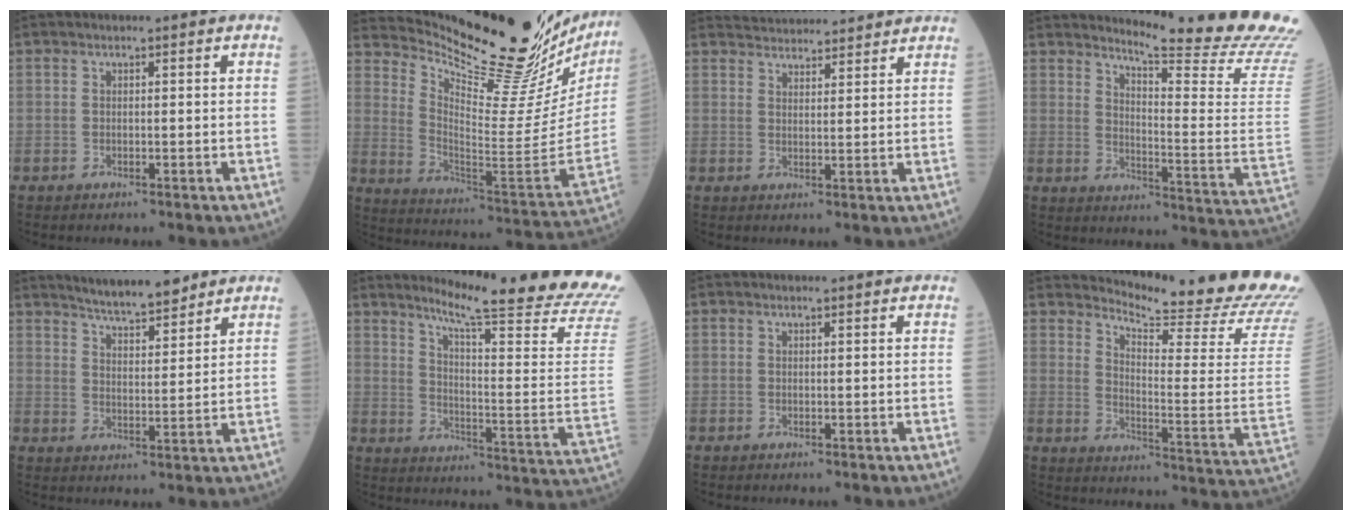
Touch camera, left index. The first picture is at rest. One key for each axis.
{"total": 28.9, "fx": 26.3, "fy": 3.8, "fz": 11.2, "tx": -0.185, "ty": -0.120, "tz": 0.352}
{"total": 9.8, "fx": 9.5, "fy": 1.4, "fz": 1.9, "tx": -0.029, "ty": 0.026, "tz": 0.129}
{"total": 22.0, "fx": 20.4, "fy": -1.7, "fz": 8.1, "tx": -0.126, "ty": -0.156, "tz": 0.240}
{"total": 9.6, "fx": 8.5, "fy": 1.3, "fz": 4.2, "tx": -0.067, "ty": 0.010, "tz": 0.138}
{"total": 25.1, "fx": 22.1, "fy": -1.8, "fz": 11.9, "tx": -0.179, "ty": -0.139, "tz": 0.272}
{"total": 1.4, "fx": 1.4, "fy": 0.1, "fz": 0.2, "tx": -0.012, "ty": 0.003, "tz": 0.014}
{"total": 21.5, "fx": 20.7, "fy": -0.9, "fz": 5.8, "tx": -0.107, "ty": -0.154, "tz": 0.248}